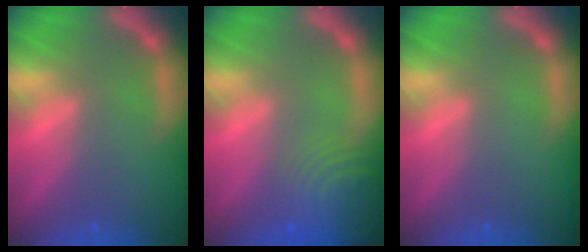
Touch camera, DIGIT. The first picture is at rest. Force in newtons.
{"total": 8.5}
{"total": 0.0}